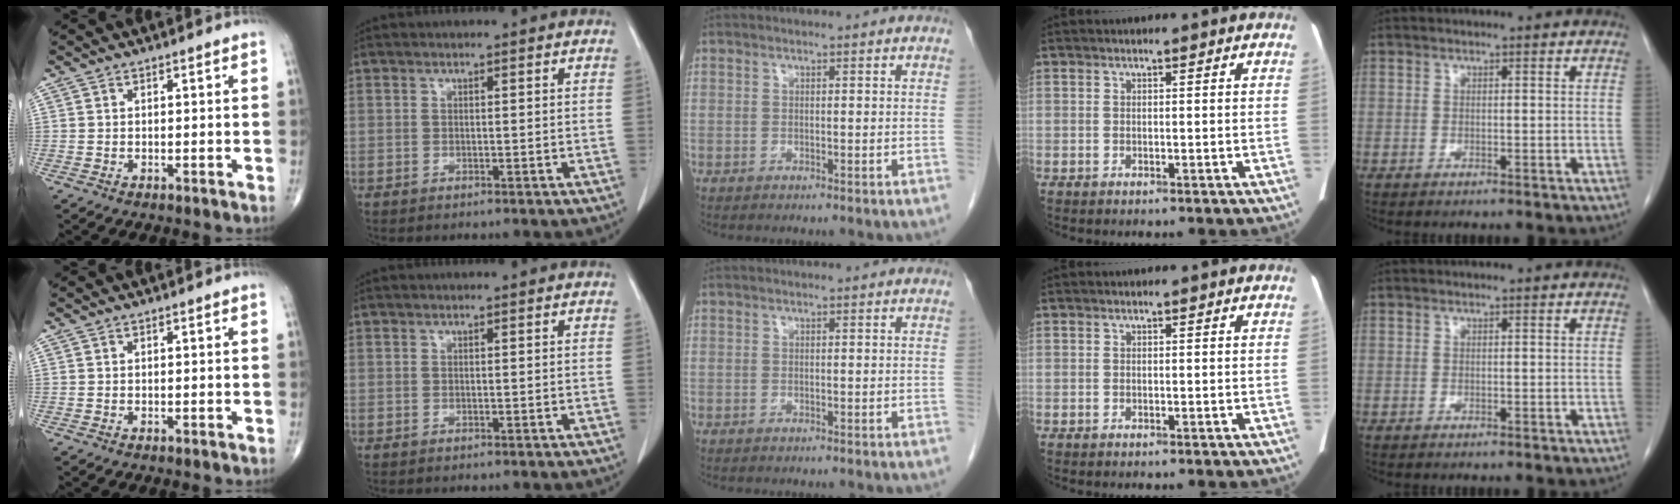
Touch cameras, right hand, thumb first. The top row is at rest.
{}